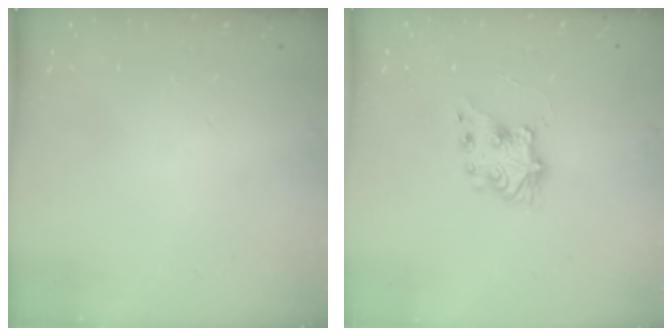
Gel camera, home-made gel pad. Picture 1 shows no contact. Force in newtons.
{"total": 7.8, "press": 7.8, "slide": 0.3}